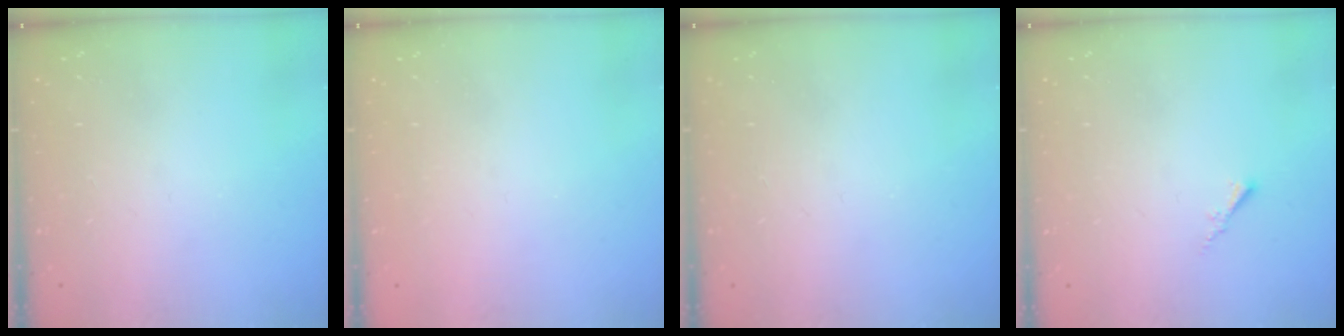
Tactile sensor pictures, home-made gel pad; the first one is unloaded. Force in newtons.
{"total": 1.3, "press": 1.3, "slide": 0.2}
{"total": 0.0}
{"total": 0.0}